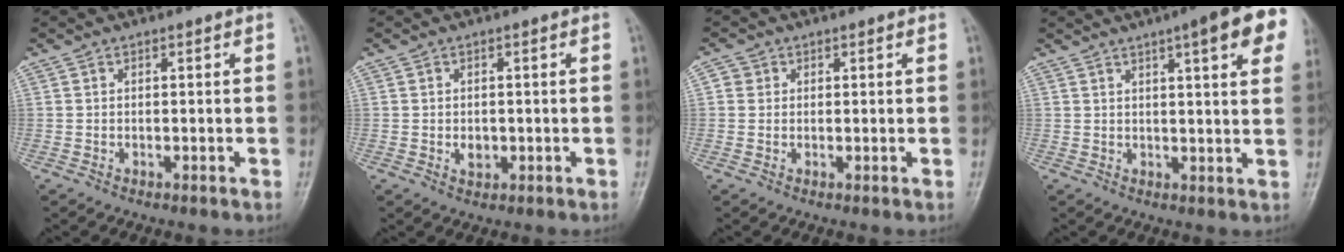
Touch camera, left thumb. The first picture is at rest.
{"total": 2.1, "force": [-0.3, 1.6, 1.4], "torque": [-0.013, 0.001, 0.000]}
{"total": 2.0, "force": [0.5, 1.9, 0.4], "torque": [0.007, 0.001, 0.001]}
{"total": 12.8, "force": [6.2, 2.6, 10.9], "torque": [-0.119, -0.006, 0.071]}